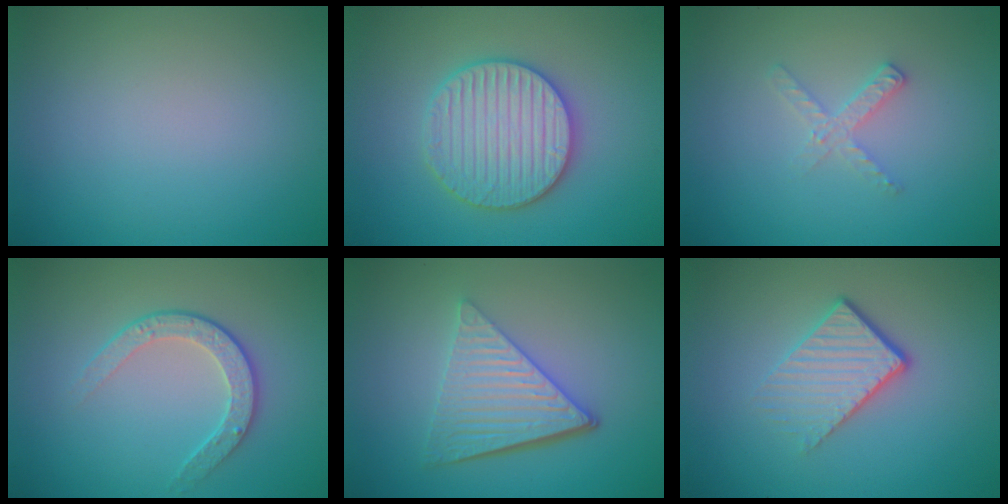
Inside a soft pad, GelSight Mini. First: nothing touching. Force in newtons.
{"total": 5.9, "press": 5.7, "slide": 1.1}
{"total": 1.7, "press": 1.7, "slide": 0.2}
{"total": 2.6, "press": 2.0, "slide": 1.7}
{"total": 5.7, "press": 4.0, "slide": 4.1}
{"total": 4.1, "press": 2.6, "slide": 3.1}